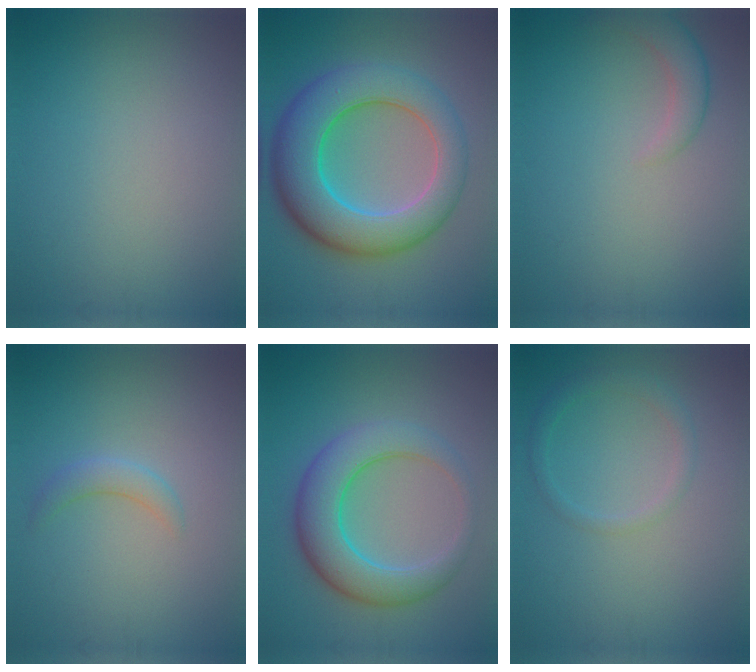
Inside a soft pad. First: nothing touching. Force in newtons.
{"total": 10.5, "press": 10.5, "slide": 0.3}
{"total": 2.6, "press": 2.6, "slide": 0.2}
{"total": 1.6, "press": 1.6, "slide": 0.1}
{"total": 6.5, "press": 6.5, "slide": 0.1}
{"total": 1.7, "press": 1.7, "slide": 0.1}